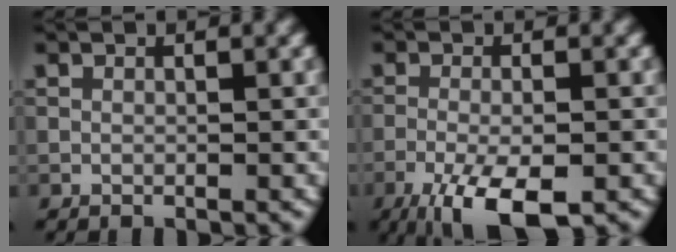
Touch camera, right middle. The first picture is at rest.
{"total": 7.2, "force": [-4.1, 2.1, 5.5], "torque": [-0.106, -0.013, -0.073]}